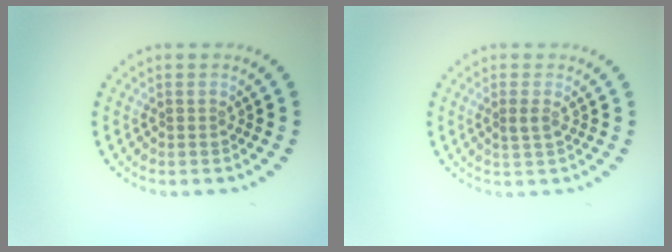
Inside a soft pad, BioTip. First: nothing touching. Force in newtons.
{"total": 1.2, "press": 1.1, "slide": 0.5}